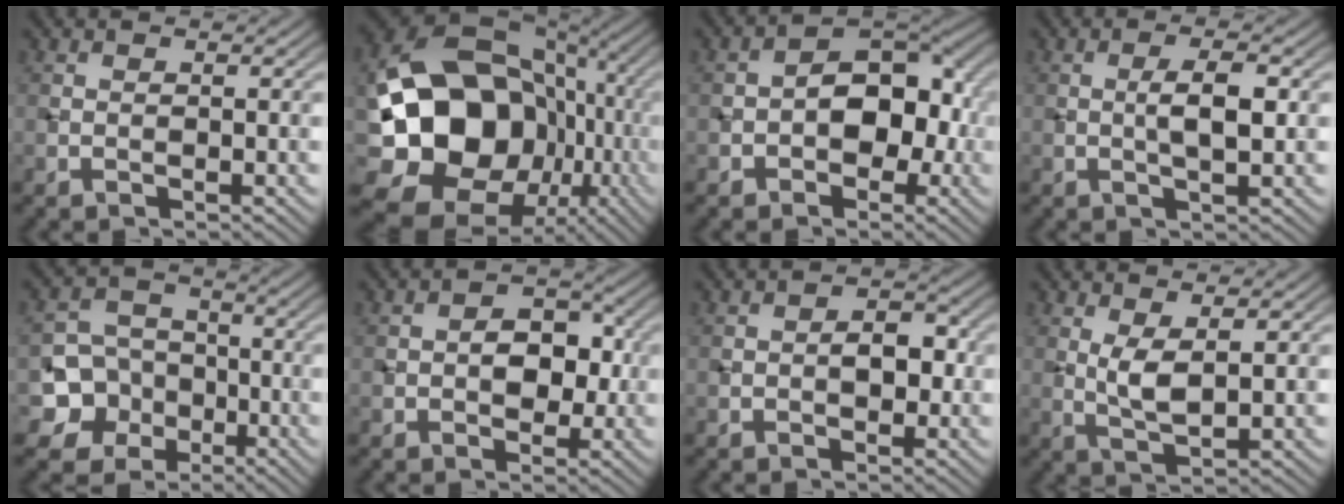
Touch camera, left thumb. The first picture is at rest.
{"total": 21.7, "force": [-3.2, 17.8, 12.1], "torque": [-0.259, -0.029, -0.046]}
{"total": 8.0, "force": [-1.3, 5.4, 5.8], "torque": [-0.070, 0.007, -0.030]}
{"total": 3.5, "force": [0.2, 0.9, 3.3], "torque": [-0.062, 0.003, 0.003]}
{"total": 9.2, "force": [-3.2, 8.2, 2.5], "torque": [-0.064, -0.014, -0.091]}
{"total": 4.7, "force": [-0.4, 3.3, 3.3], "torque": [-0.042, 0.001, -0.012]}
{"total": 3.0, "force": [-0.3, 1.9, 2.3], "torque": [-0.034, 0.000, -0.010]}
{"total": 3.6, "force": [1.1, 1.2, 3.2], "torque": [-0.074, -0.006, 0.026]}